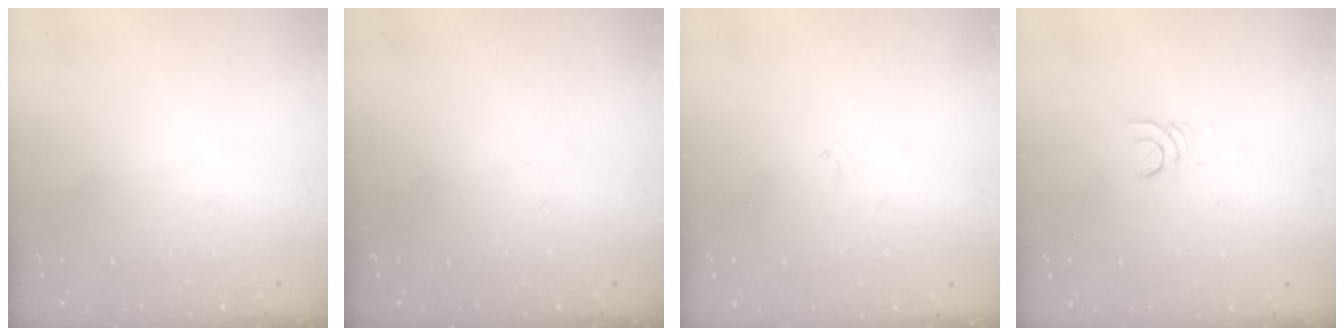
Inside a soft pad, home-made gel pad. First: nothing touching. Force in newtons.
{"total": 0.0}
{"total": 1.2, "press": 1.2, "slide": 0.4}
{"total": 1.3, "press": 1.3, "slide": 0.1}